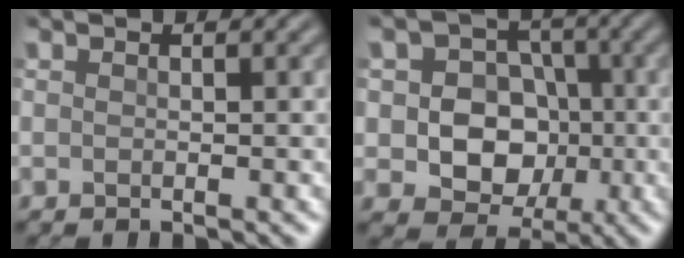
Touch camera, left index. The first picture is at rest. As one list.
[{"total": 7.3, "force": [-0.7, 6.4, 3.5], "torque": [-0.042, 0.008, -0.027]}]